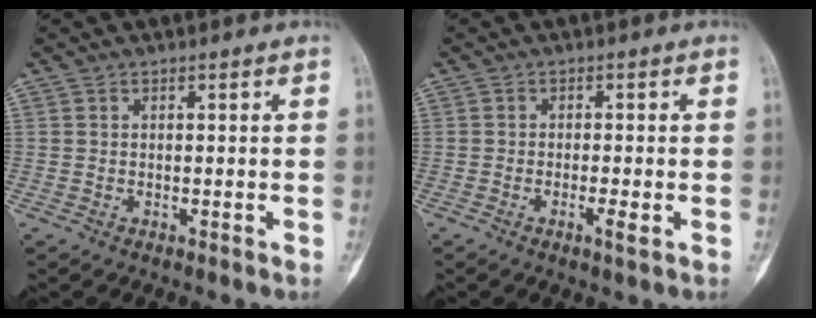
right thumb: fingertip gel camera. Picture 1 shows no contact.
{"total": 3.0, "force": [-1.2, 0.4, 2.8], "torque": [-0.053, -0.003, -0.024]}